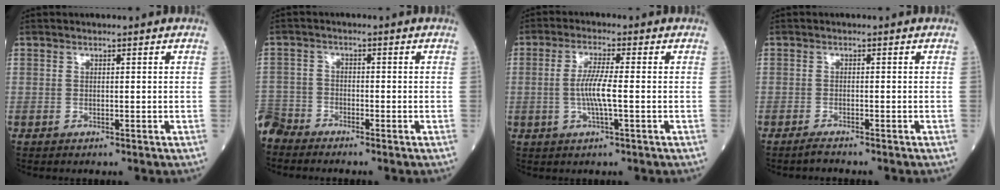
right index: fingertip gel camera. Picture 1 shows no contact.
{"total": 5.1, "force": [-4.9, 1.5, -0.1], "torque": [0.002, -0.008, -0.101]}
{"total": 5.1, "force": [-0.7, 0.1, 5.1], "torque": [-0.107, -0.001, -0.014]}
{"total": 1.5, "force": [-1.4, -0.1, 0.5], "torque": [-0.018, -0.005, -0.023]}